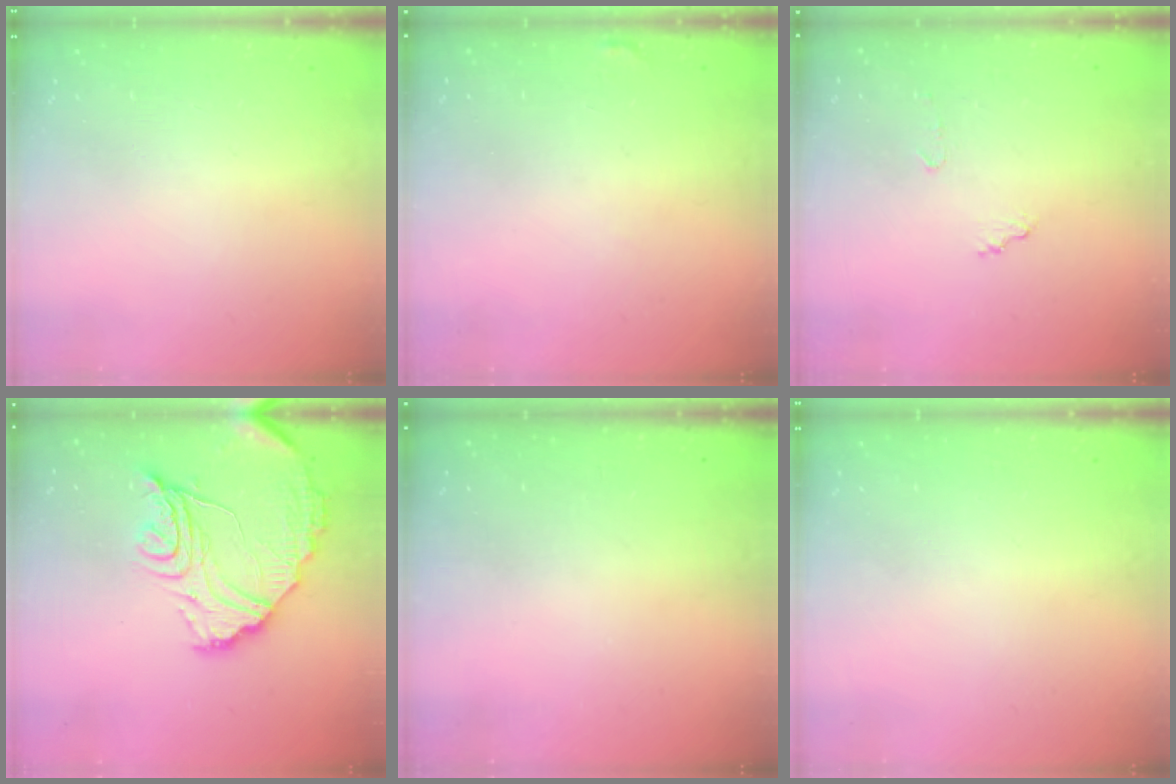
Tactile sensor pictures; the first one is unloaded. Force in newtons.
{"total": 6.2, "press": 6.2, "slide": 0.4}
{"total": 7.1, "press": 7.1, "slide": 0.5}
{"total": 16.8, "press": 16.7, "slide": 1.5}
{"total": 3.3, "press": 3.0, "slide": 1.3}
{"total": 0.0}